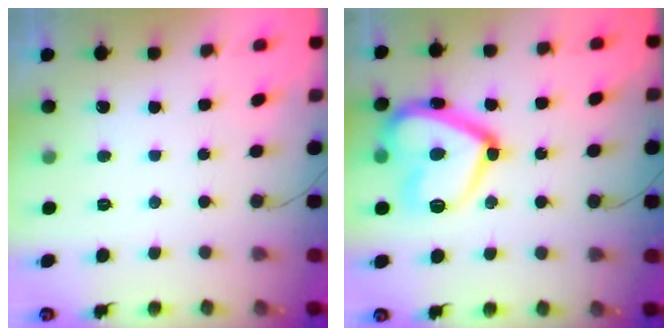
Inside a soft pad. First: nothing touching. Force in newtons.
{"total": 20.7, "press": 20.7, "slide": 1.4}